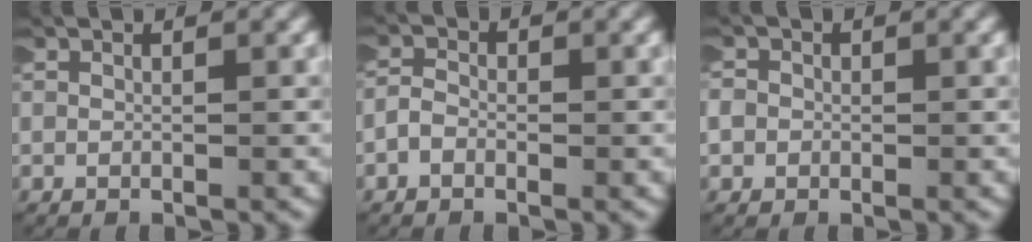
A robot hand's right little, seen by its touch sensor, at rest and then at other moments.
{"total": 1.1, "force": [-0.4, 0.8, 0.5], "torque": [-0.015, 0.006, -0.012]}
{"total": 2.5, "force": [-0.1, 2.5, 0.6], "torque": [-0.022, 0.004, -0.010]}